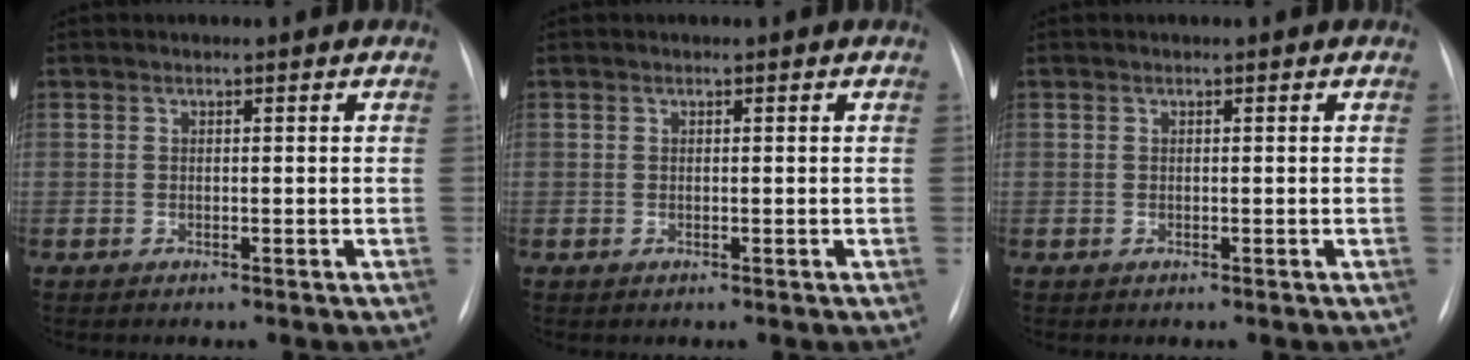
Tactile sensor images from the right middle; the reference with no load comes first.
{"total": 0.0}
{"total": 0.0}